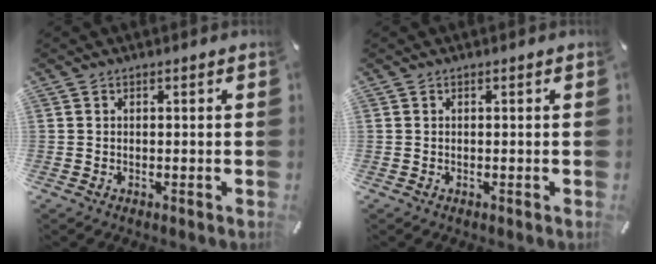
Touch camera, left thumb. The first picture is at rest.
{"total": 0.0}